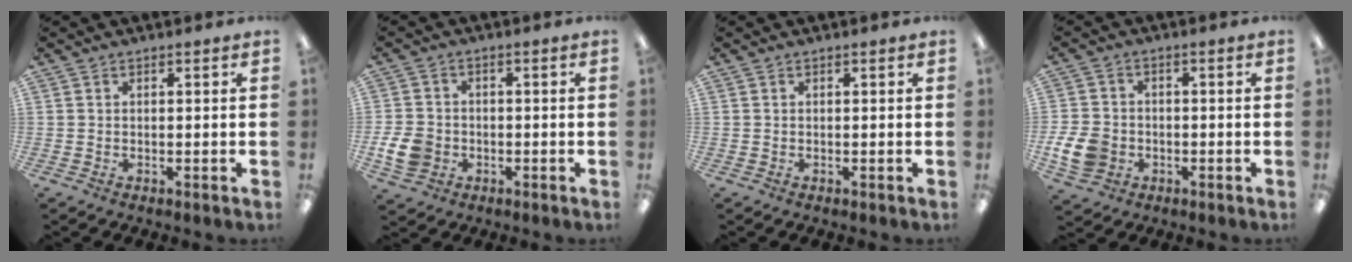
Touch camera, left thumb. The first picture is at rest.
{"total": 7.0, "force": [-1.9, 5.7, 3.5], "torque": [-0.083, 0.006, -0.037]}
{"total": 0.0}
{"total": 8.1, "force": [-2.3, 6.6, 4.2], "torque": [-0.101, 0.011, -0.045]}